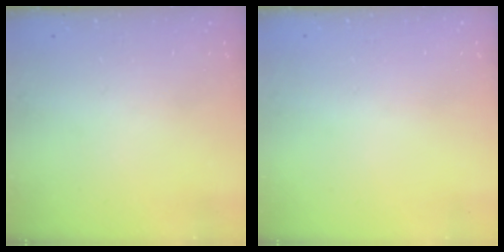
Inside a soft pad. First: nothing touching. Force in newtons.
{"total": 0.8, "press": 0.8, "slide": 0.1}